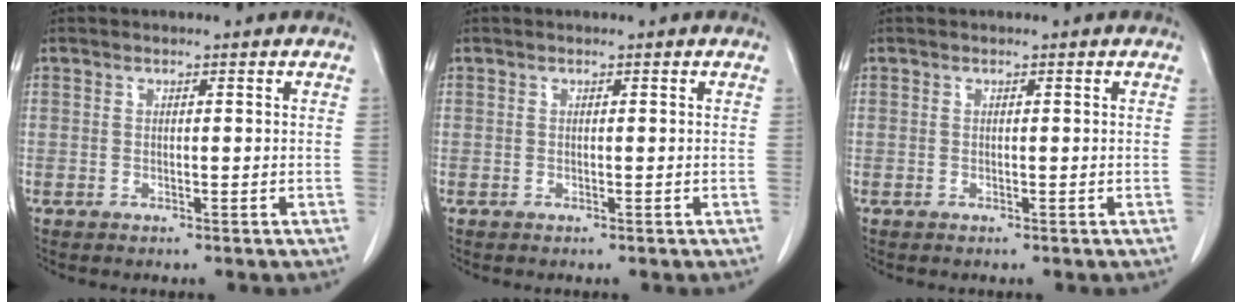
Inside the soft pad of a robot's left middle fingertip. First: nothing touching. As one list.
[{"total": 0.0}, {"total": 0.0}]